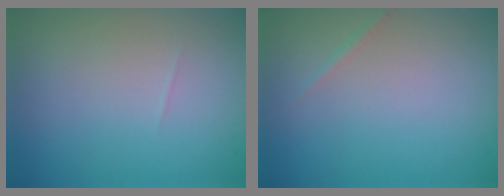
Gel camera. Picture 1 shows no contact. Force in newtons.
{"total": 0.6, "press": 0.6, "slide": 0.0}